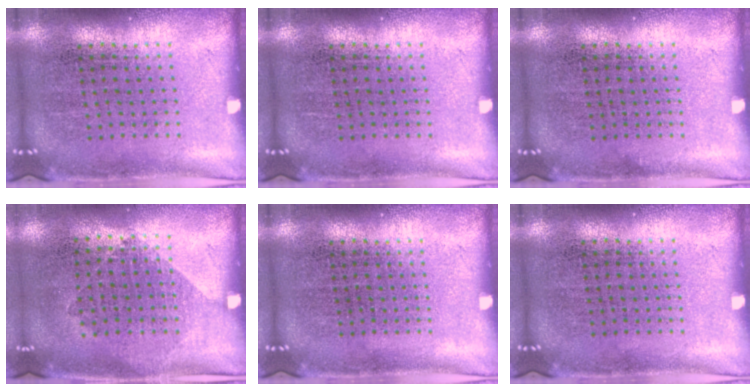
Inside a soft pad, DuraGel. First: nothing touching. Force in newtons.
{"total": 0.0}
{"total": 0.0}
{"total": 1.0, "press": 0.9, "slide": 0.5}
{"total": 0.0}
{"total": 0.0}